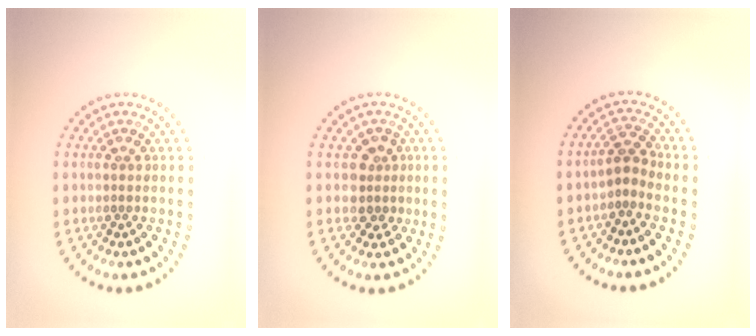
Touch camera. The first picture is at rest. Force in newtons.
{"total": 2.2, "press": 1.8, "slide": 1.2}
{"total": 1.9, "press": 1.3, "slide": 1.4}